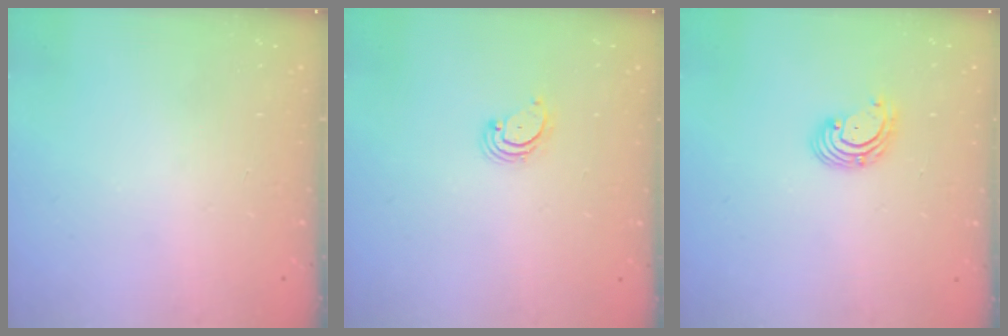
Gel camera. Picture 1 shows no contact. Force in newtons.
{"total": 2.7, "press": 2.7, "slide": 0.3}
{"total": 2.7, "press": 2.7, "slide": 0.3}